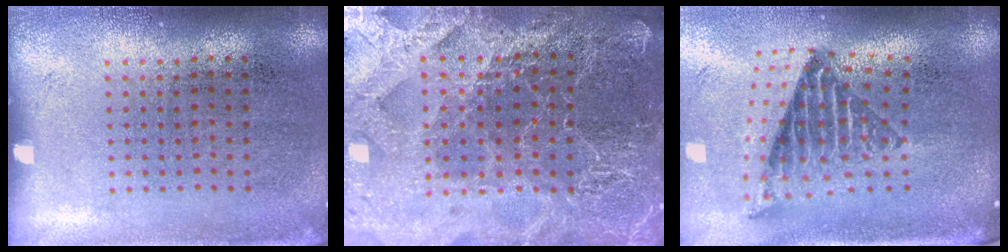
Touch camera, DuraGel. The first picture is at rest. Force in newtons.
{"total": 4.7, "press": 4.4, "slide": 1.6}
{"total": 1.8, "press": 1.4, "slide": 1.2}